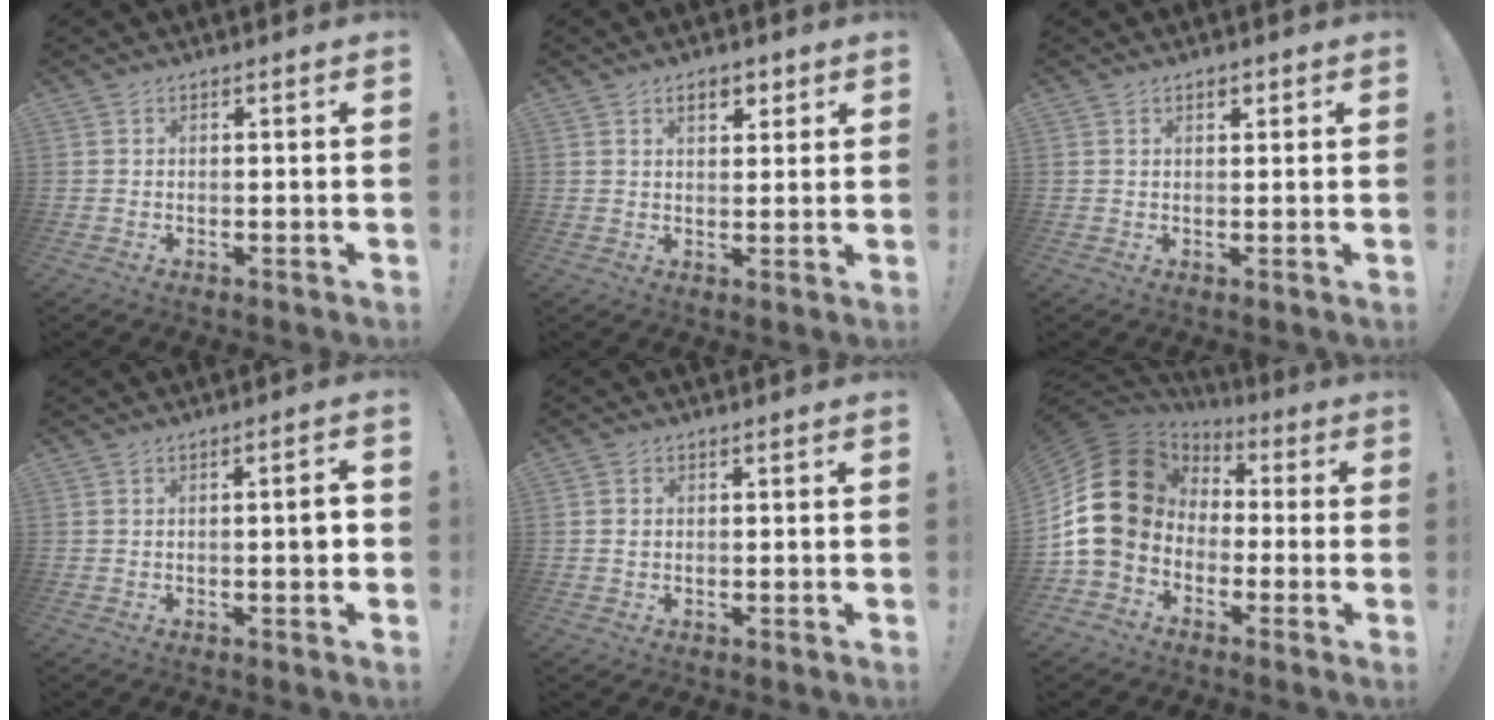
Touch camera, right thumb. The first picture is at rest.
{"total": 4.8, "force": [2.5, 2.8, 3.0], "torque": [-0.043, 0.000, 0.041]}
{"total": 1.7, "force": [0.9, 1.0, 1.0], "torque": [-0.013, -0.001, 0.014]}
{"total": 3.2, "force": [-0.7, 0.5, 3.1], "torque": [-0.042, 0.003, -0.015]}
{"total": 1.0, "force": [0.1, 0.9, 0.4], "torque": [-0.001, 0.000, 0.000]}
{"total": 18.6, "force": [1.3, 14.7, 11.2], "torque": [-0.205, 0.008, 0.039]}